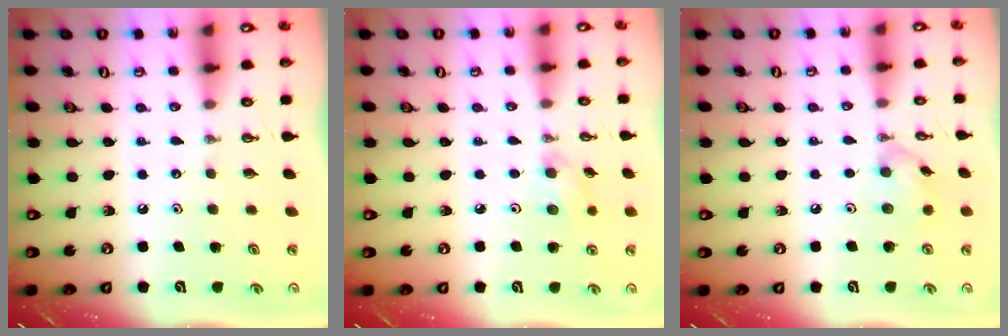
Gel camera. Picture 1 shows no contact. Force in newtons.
{"total": 5.9, "press": 5.1, "slide": 3.0}
{"total": 7.8, "press": 7.8, "slide": 0.8}